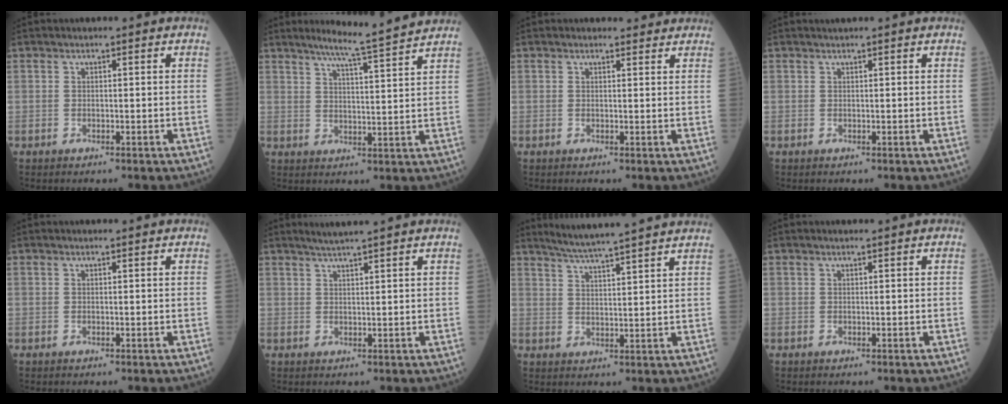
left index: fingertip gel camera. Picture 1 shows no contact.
{"total": 9.4, "force": [8.5, -1.4, 3.9], "torque": [-0.073, -0.001, 0.117]}
{"total": 2.1, "force": [1.9, 0.8, 0.1], "torque": [-0.004, 0.005, 0.017]}
{"total": 1.0, "force": [0.9, -0.2, 0.4], "torque": [-0.007, 0.008, 0.019]}
{"total": 0.9, "force": [0.9, 0.0, 0.2], "torque": [-0.006, 0.004, 0.010]}
{"total": 4.8, "force": [4.1, -0.7, 2.4], "torque": [-0.038, 0.018, 0.064]}
{"total": 13.3, "force": [11.9, -1.0, 5.8], "torque": [-0.101, 0.009, 0.161]}
{"total": 0.8, "force": [0.7, -0.1, 0.2], "torque": [-0.007, 0.000, 0.013]}